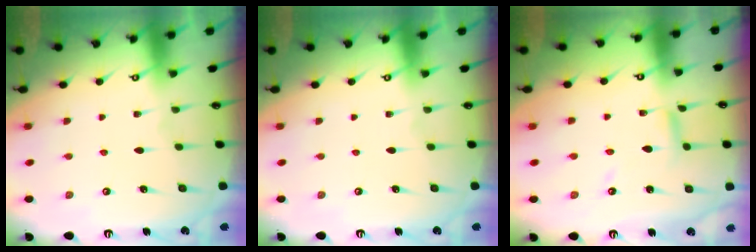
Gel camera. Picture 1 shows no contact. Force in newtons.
{"total": 0.0}
{"total": 5.0, "press": 5.0, "slide": 0.3}